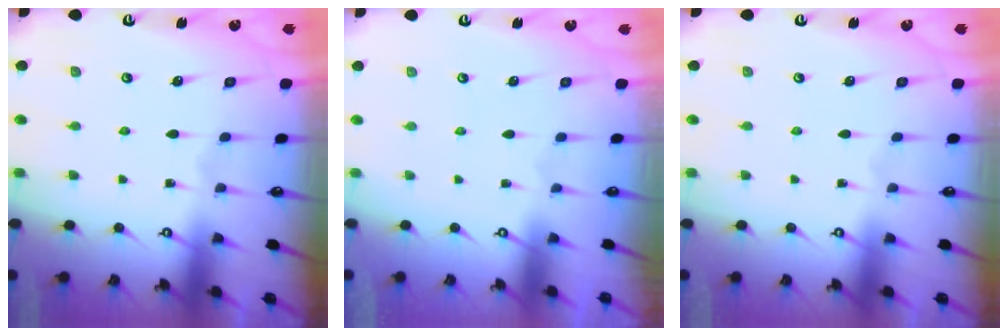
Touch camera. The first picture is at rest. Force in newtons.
{"total": 1.5, "press": 1.4, "slide": 0.6}
{"total": 0.0}